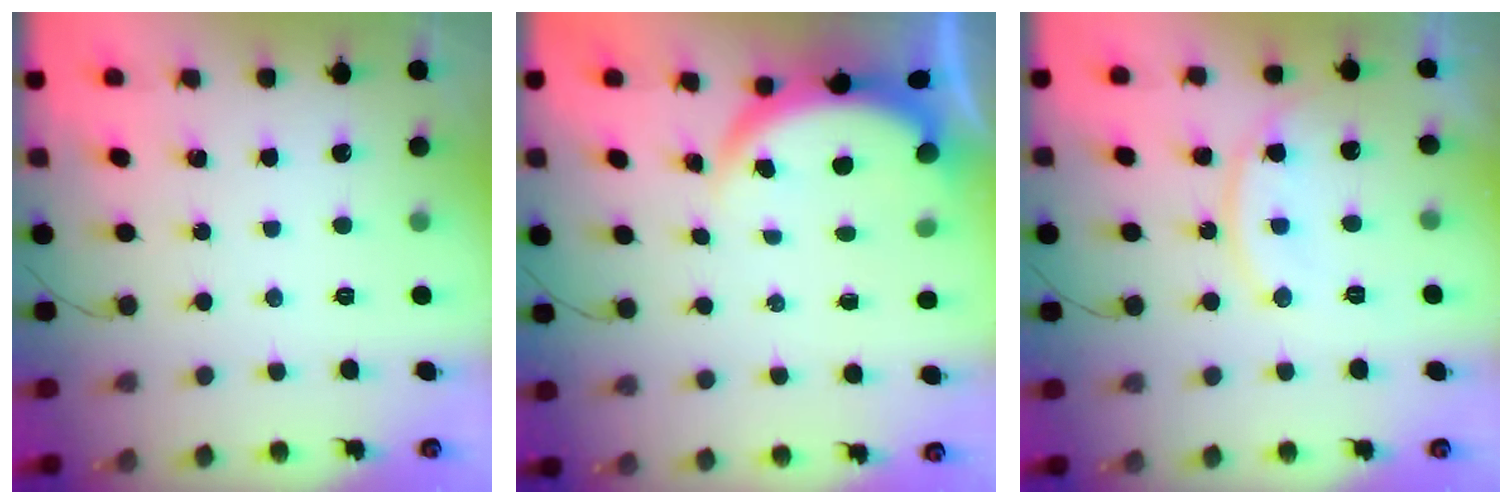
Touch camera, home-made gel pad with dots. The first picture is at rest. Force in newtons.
{"total": 3.7, "press": 3.7, "slide": 0.1}
{"total": 11.4, "press": 11.4, "slide": 0.2}